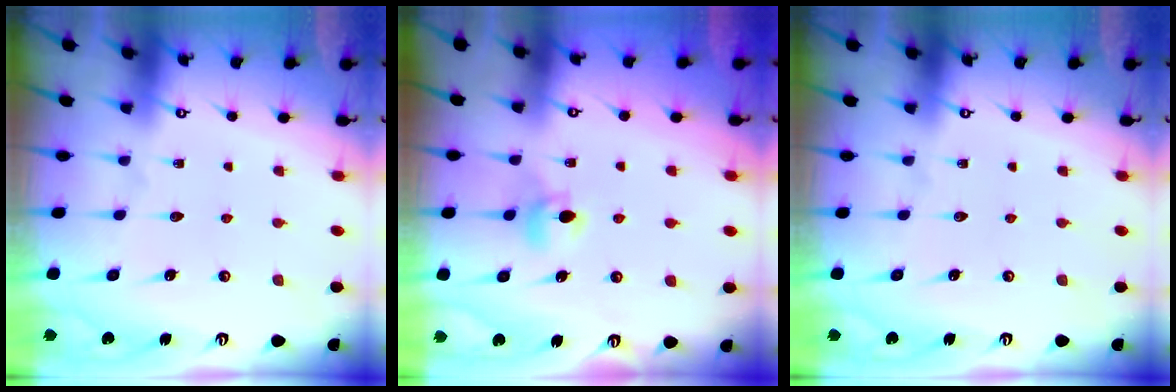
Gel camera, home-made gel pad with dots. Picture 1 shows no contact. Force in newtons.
{"total": 5.6, "press": 5.5, "slide": 0.7}
{"total": 0.0}